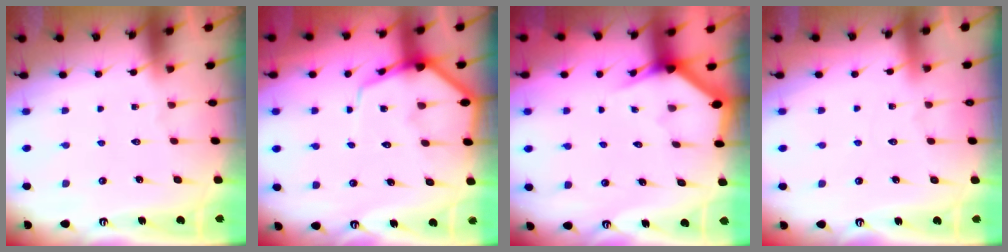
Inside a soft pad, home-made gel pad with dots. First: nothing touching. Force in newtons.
{"total": 8.0, "press": 7.9, "slide": 0.9}
{"total": 2.9, "press": 2.9, "slide": 0.1}
{"total": 2.1, "press": 2.1, "slide": 0.2}